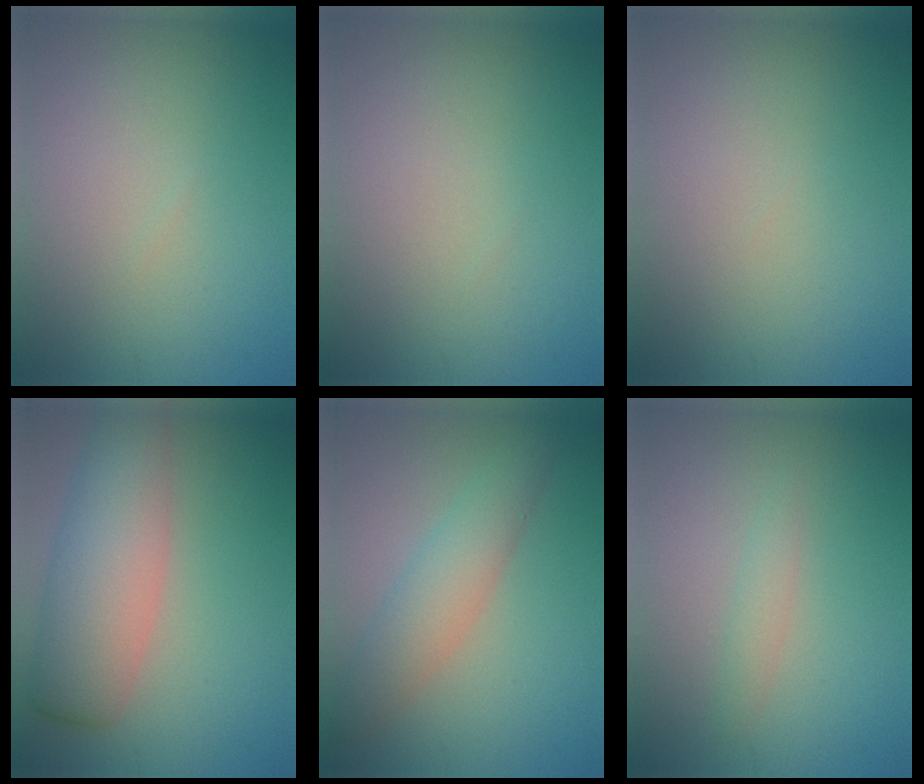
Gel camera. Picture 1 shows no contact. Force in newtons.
{"total": 0.0}
{"total": 0.0}
{"total": 7.4, "press": 7.4, "slide": 0.2}
{"total": 3.9, "press": 3.9, "slide": 0.1}
{"total": 1.3, "press": 1.3, "slide": 0.0}